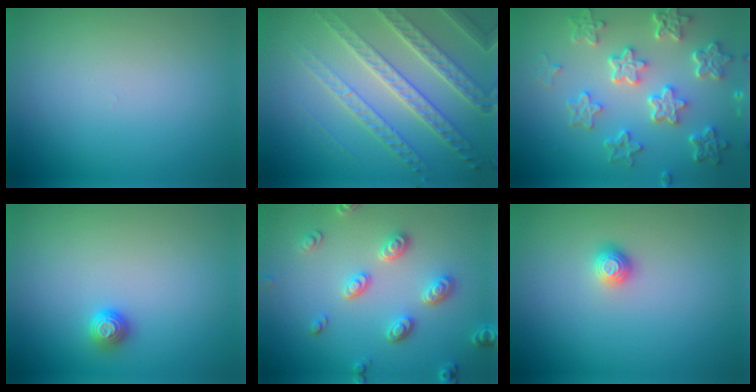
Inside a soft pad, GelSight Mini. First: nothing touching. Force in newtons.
{"total": 7.2, "press": 5.1, "slide": 5.1}
{"total": 6.3, "press": 4.8, "slide": 4.2}
{"total": 1.1, "press": 1.0, "slide": 0.4}
{"total": 3.3, "press": 3.2, "slide": 0.9}
{"total": 1.1, "press": 1.1, "slide": 0.4}